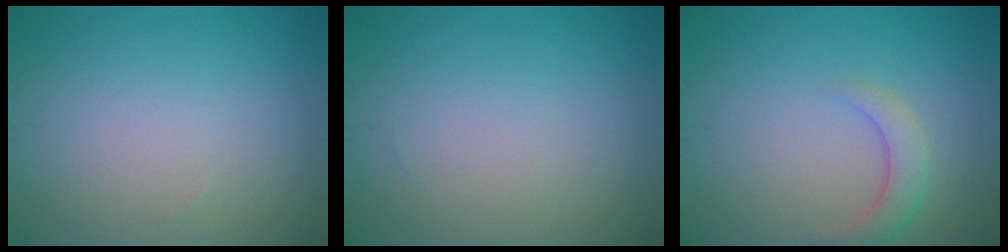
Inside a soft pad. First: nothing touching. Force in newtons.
{"total": 0.0}
{"total": 2.5, "press": 2.5, "slide": 0.2}